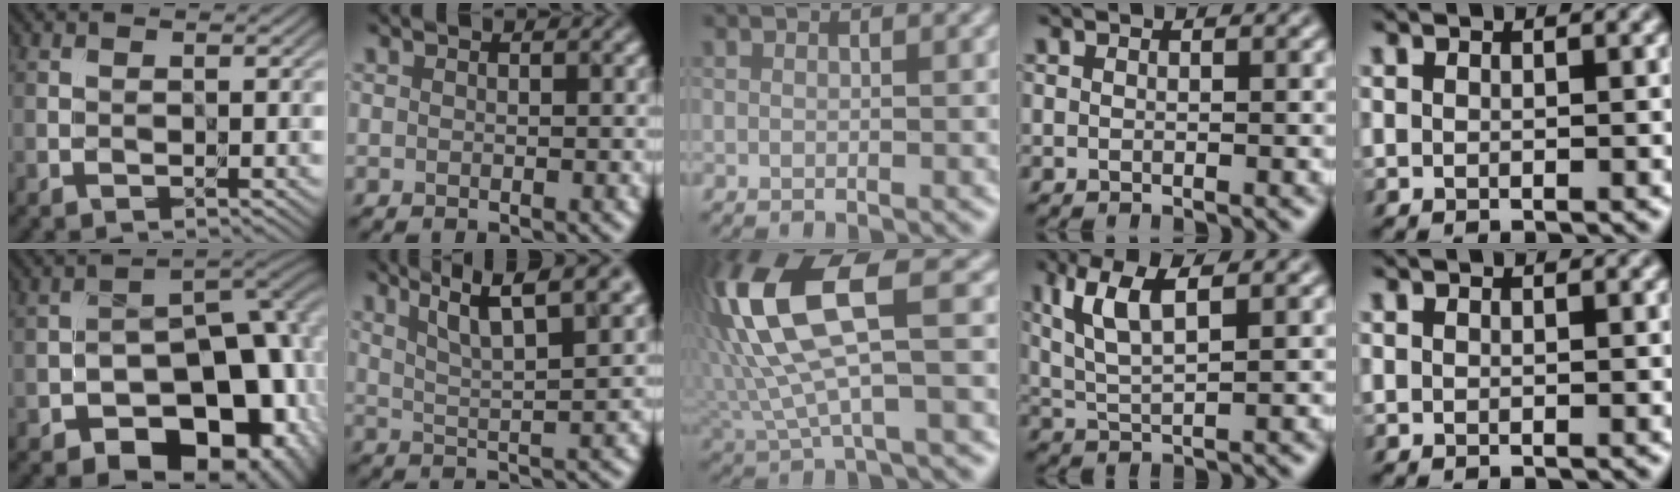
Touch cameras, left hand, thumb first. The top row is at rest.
{"thumb": {"total": 18.5, "force": [-8.8, 11.8, 11.3], "torque": [-0.111, -0.008, -0.113]}, "index": {"total": 7.3, "force": [4.2, 1.7, 5.7], "torque": [-0.092, 0.020, 0.067]}, "middle": {"total": 11.1, "force": [1.5, 3.8, 10.3], "torque": [-0.227, 0.011, 0.032]}, "ring": {"total": 5.1, "force": [1.8, 1.9, 4.4], "torque": [-0.096, 0.011, 0.035]}}